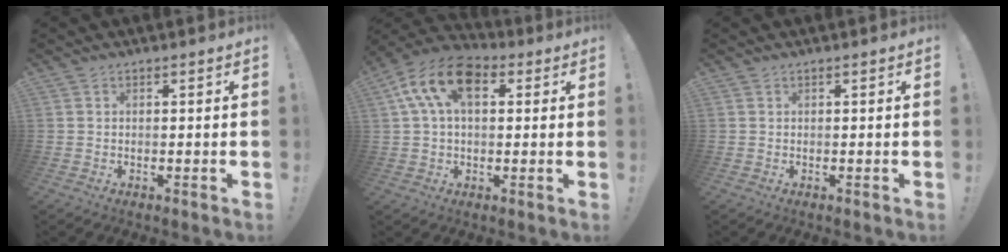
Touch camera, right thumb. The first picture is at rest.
{"total": 14.7, "force": [5.0, 8.8, 10.7], "torque": [-0.196, -0.004, 0.090]}
{"total": 0.0}